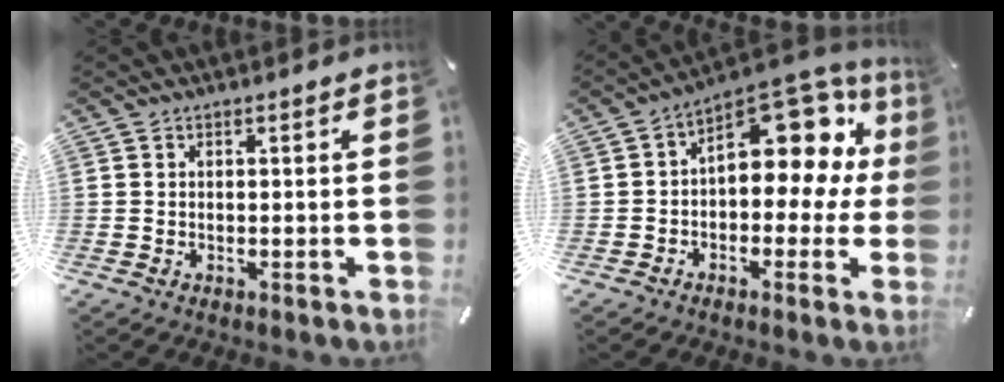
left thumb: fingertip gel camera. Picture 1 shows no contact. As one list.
[{"total": 14.3, "force": [6.4, 8.2, 9.7], "torque": [-0.121, -0.060, 0.108]}]